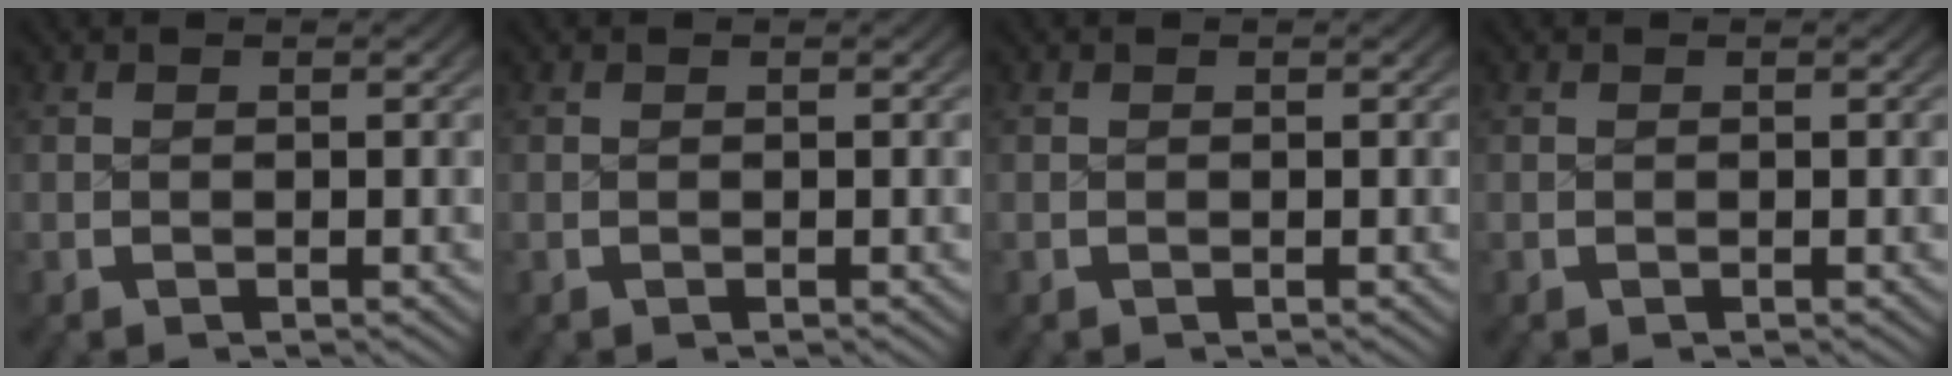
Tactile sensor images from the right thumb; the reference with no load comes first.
{"total": 0.0}
{"total": 0.0}
{"total": 0.0}